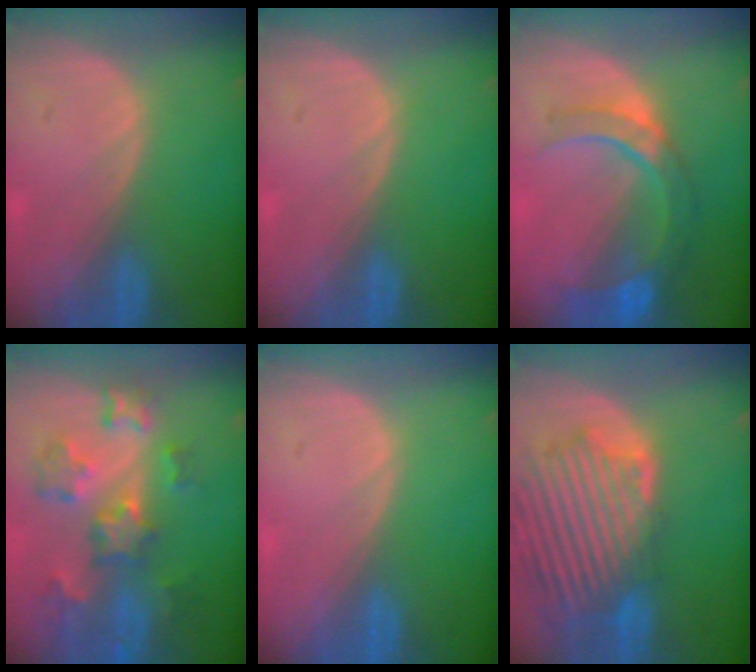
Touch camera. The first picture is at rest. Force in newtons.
{"total": 0.0}
{"total": 9.1, "press": 7.9, "slide": 4.5}
{"total": 9.0, "press": 7.9, "slide": 4.3}
{"total": 0.0}
{"total": 13.5, "press": 11.7, "slide": 6.8}